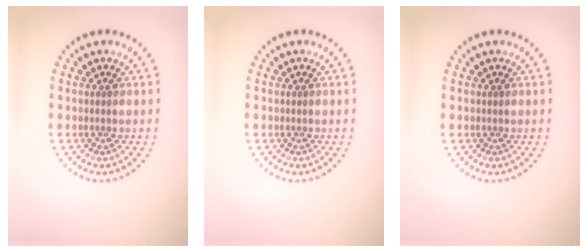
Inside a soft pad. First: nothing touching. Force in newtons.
{"total": 0.0}
{"total": 0.0}